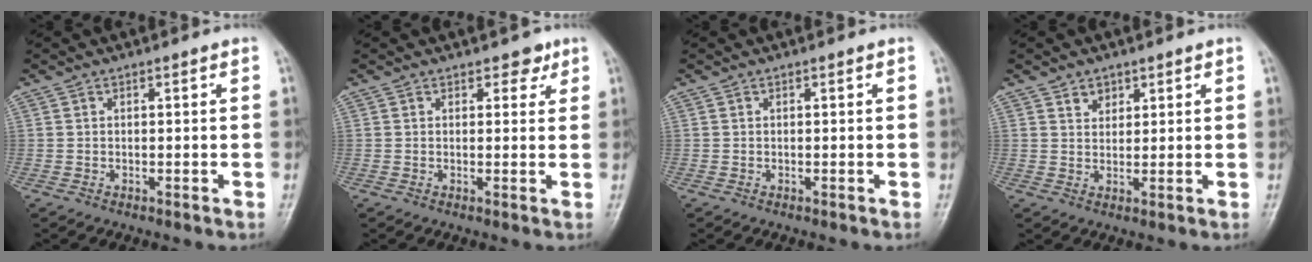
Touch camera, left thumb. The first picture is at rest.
{"total": 2.2, "force": [1.5, 1.4, 0.8], "torque": [0.008, -0.006, 0.015]}
{"total": 0.0}
{"total": 2.6, "force": [1.8, 1.8, 0.6], "torque": [0.007, -0.011, 0.028]}